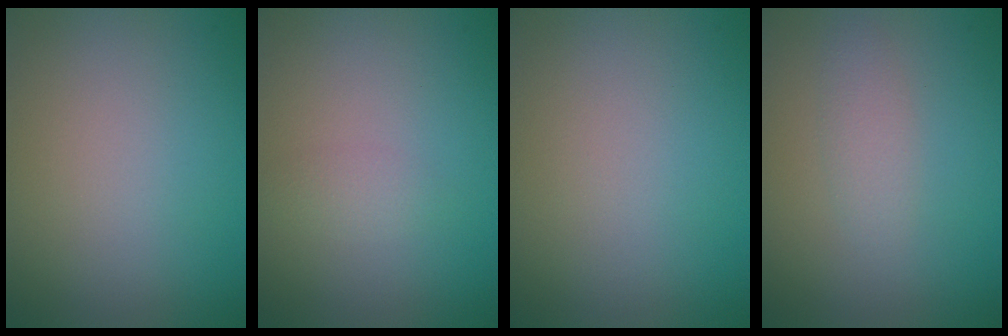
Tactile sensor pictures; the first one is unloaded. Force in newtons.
{"total": 1.0, "press": 1.0, "slide": 0.0}
{"total": 0.0}
{"total": 1.4, "press": 1.4, "slide": 0.1}